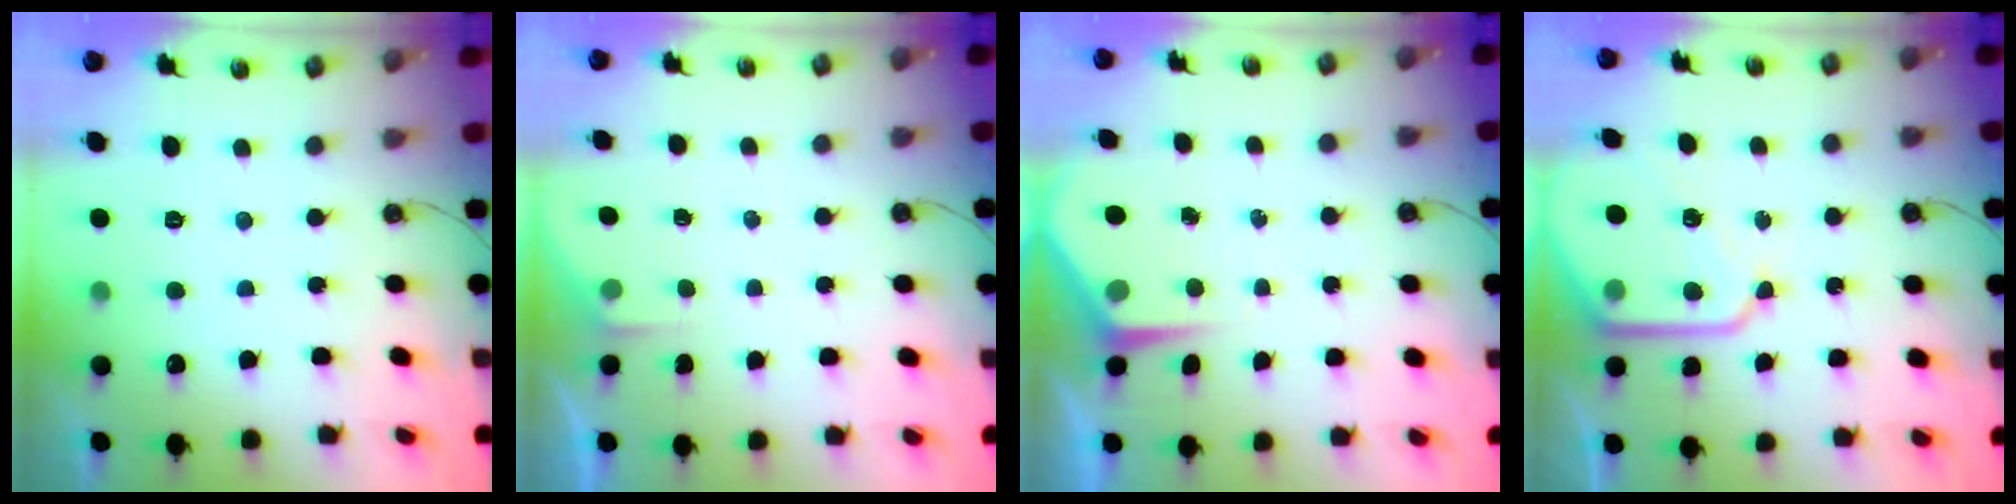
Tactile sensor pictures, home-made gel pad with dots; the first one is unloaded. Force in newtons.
{"total": 2.7, "press": 2.7, "slide": 0.4}
{"total": 4.8, "press": 4.8, "slide": 0.5}
{"total": 13.8, "press": 13.7, "slide": 1.3}